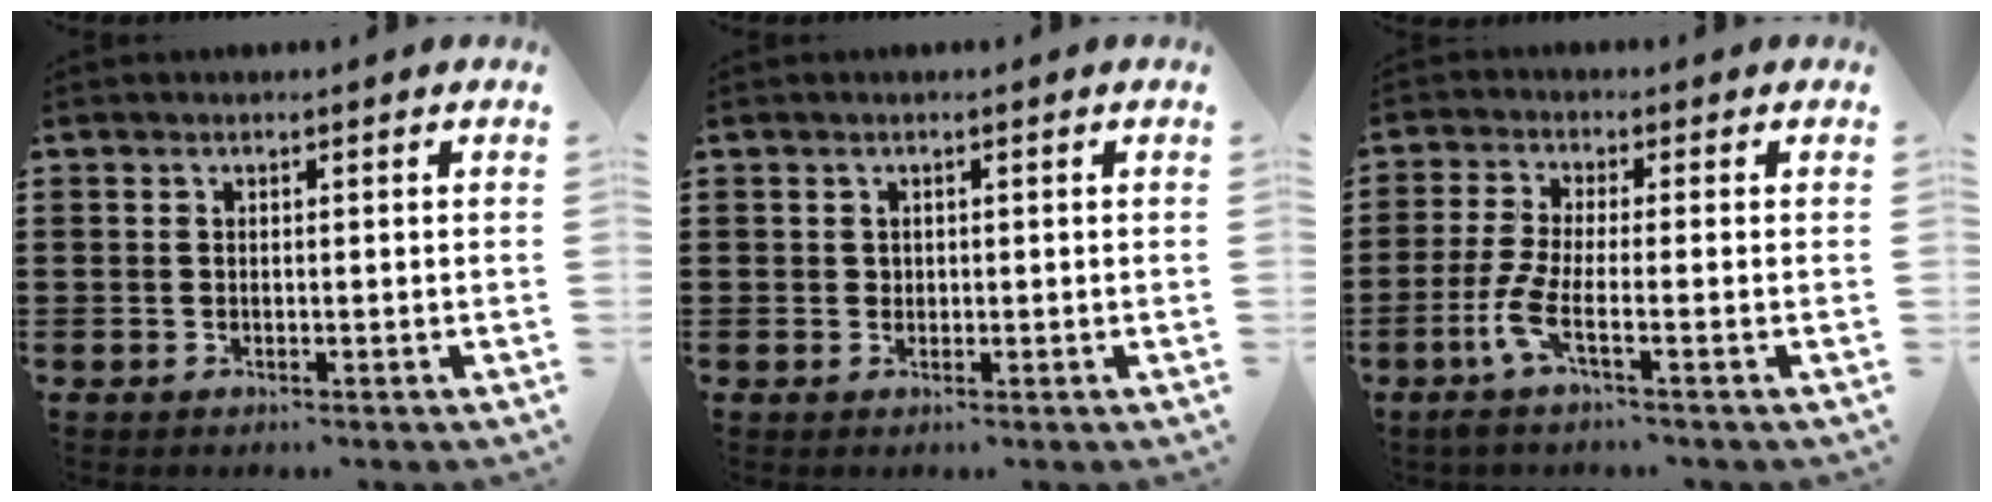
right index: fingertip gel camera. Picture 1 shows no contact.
{"total": 0.8, "force": [0.3, 0.7, 0.2], "torque": [-0.005, 0.003, 0.006]}
{"total": 5.2, "force": [-2.2, 0.5, 4.7], "torque": [-0.118, -0.019, -0.048]}